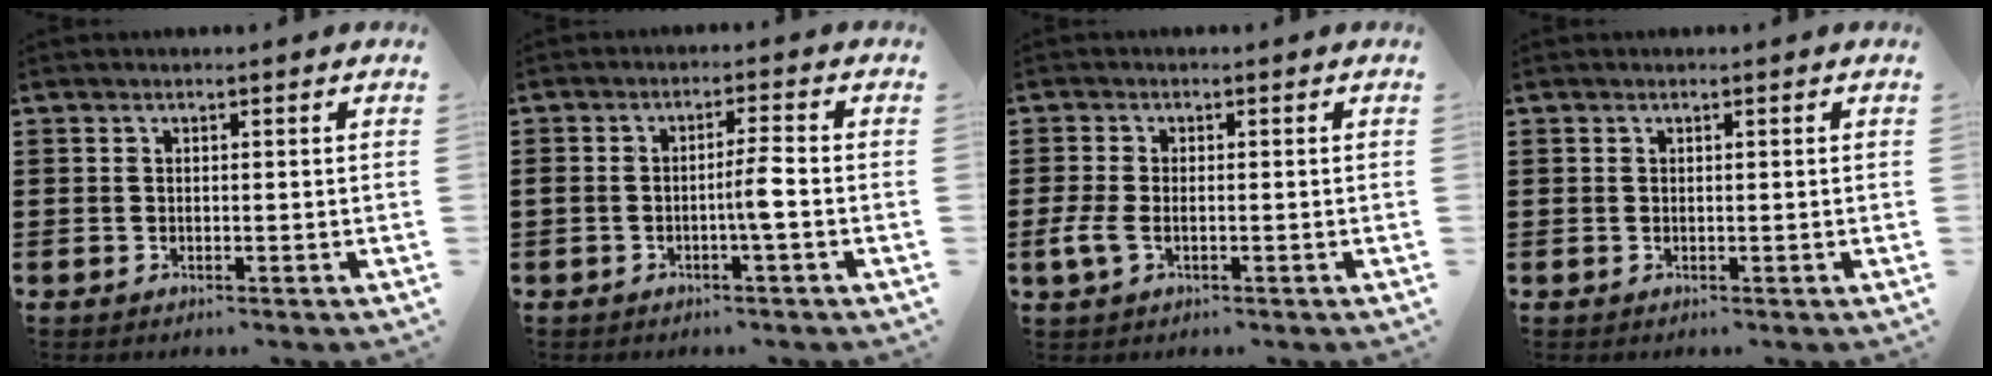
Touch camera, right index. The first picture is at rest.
{"total": 3.8, "force": [-1.3, 0.0, 3.5], "torque": [-0.064, -0.003, -0.028]}
{"total": 2.9, "force": [-0.9, 1.5, 2.3], "torque": [-0.064, -0.007, -0.021]}
{"total": 0.0}